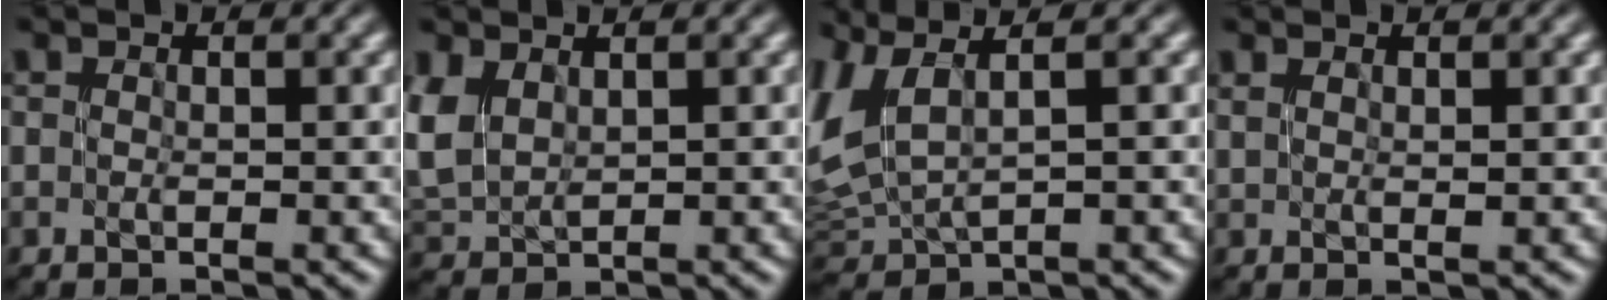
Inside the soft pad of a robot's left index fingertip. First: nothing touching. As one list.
[{"total": 3.4, "force": [2.3, 1.9, 1.4], "torque": [-0.046, 0.004, 0.046]}, {"total": 4.8, "force": [1.9, 2.4, 3.7], "torque": [-0.105, 0.012, 0.040]}, {"total": 0.6, "force": [0.5, 0.0, 0.3], "torque": [-0.003, -0.001, 0.011]}]